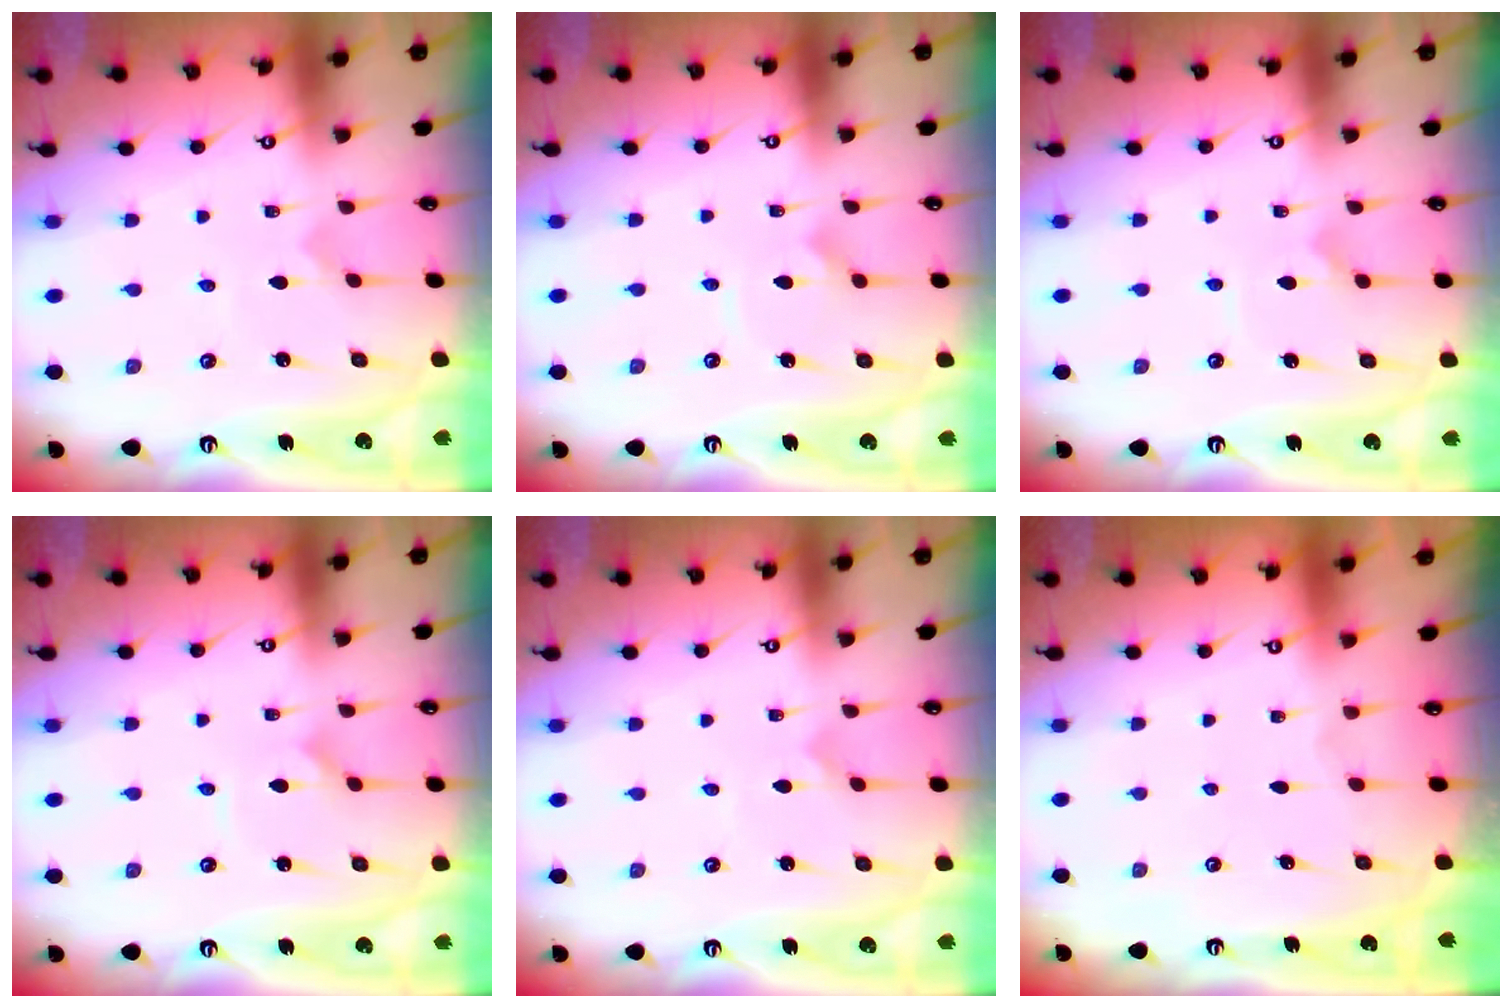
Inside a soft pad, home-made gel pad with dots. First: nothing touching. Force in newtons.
{"total": 2.2, "press": 2.2, "slide": 0.1}
{"total": 3.6, "press": 3.6, "slide": 0.2}
{"total": 2.1, "press": 2.1, "slide": 0.2}
{"total": 0.0}
{"total": 0.0}